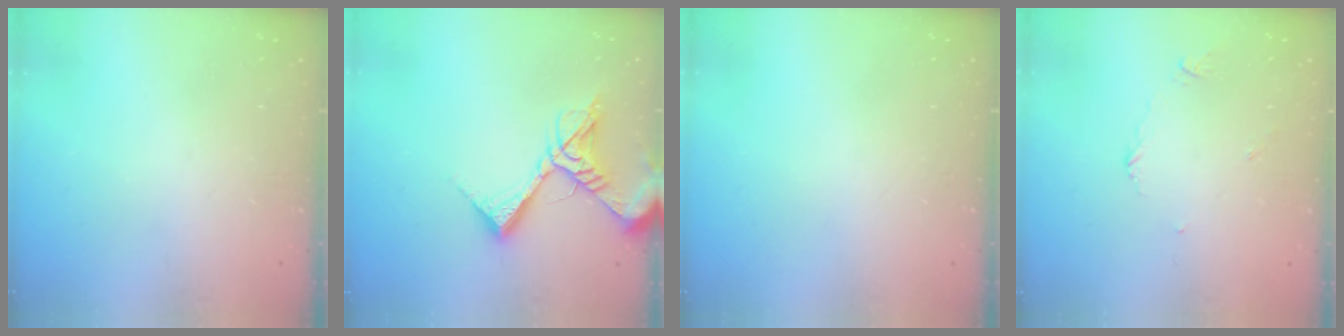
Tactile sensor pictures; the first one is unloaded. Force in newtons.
{"total": 12.7, "press": 12.7, "slide": 1.3}
{"total": 0.0}
{"total": 3.6, "press": 3.6, "slide": 0.5}